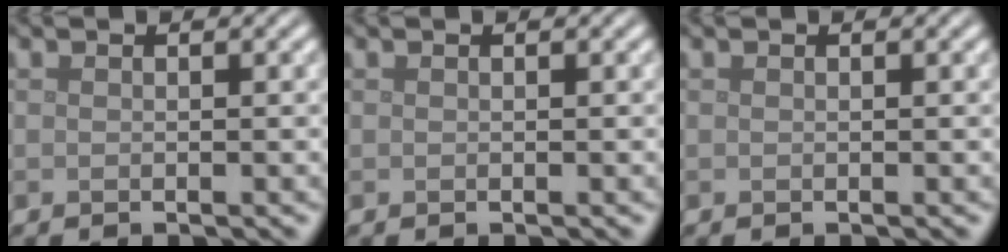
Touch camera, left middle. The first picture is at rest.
{"total": 0.0}
{"total": 0.0}